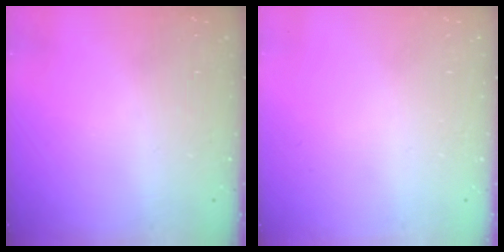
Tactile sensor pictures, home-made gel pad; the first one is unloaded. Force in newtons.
{"total": 0.0}